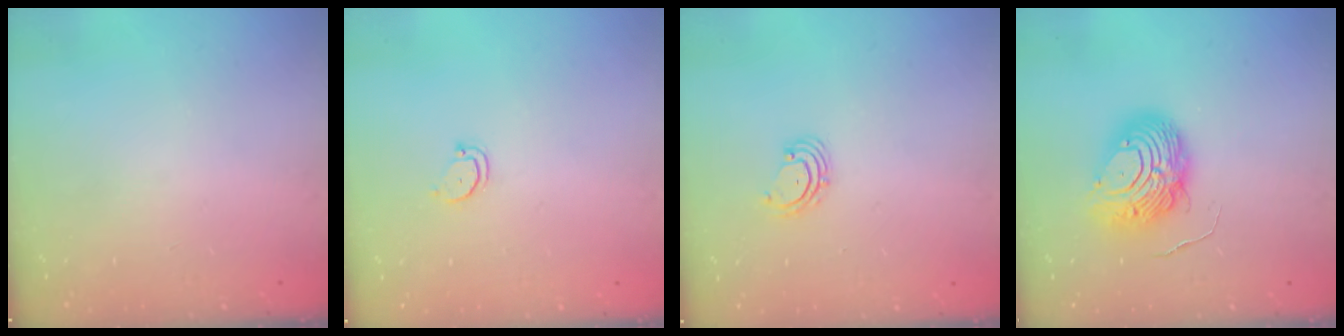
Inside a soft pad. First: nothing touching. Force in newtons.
{"total": 2.5, "press": 2.5, "slide": 0.3}
{"total": 2.5, "press": 2.4, "slide": 0.4}
{"total": 10.2, "press": 10.2, "slide": 1.1}